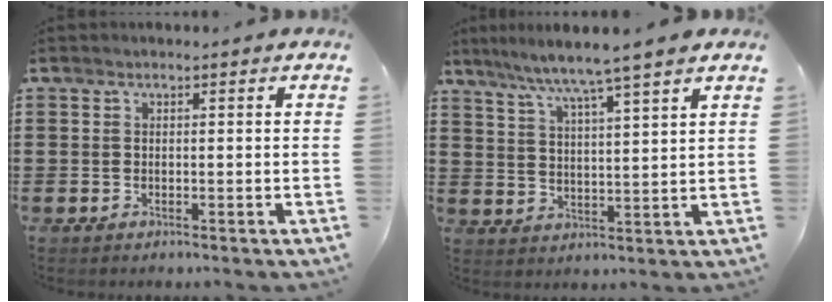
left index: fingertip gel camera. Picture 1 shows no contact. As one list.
[{"total": 5.7, "force": [4.8, -1.3, 2.7], "torque": [-0.073, -0.032, 0.076]}]